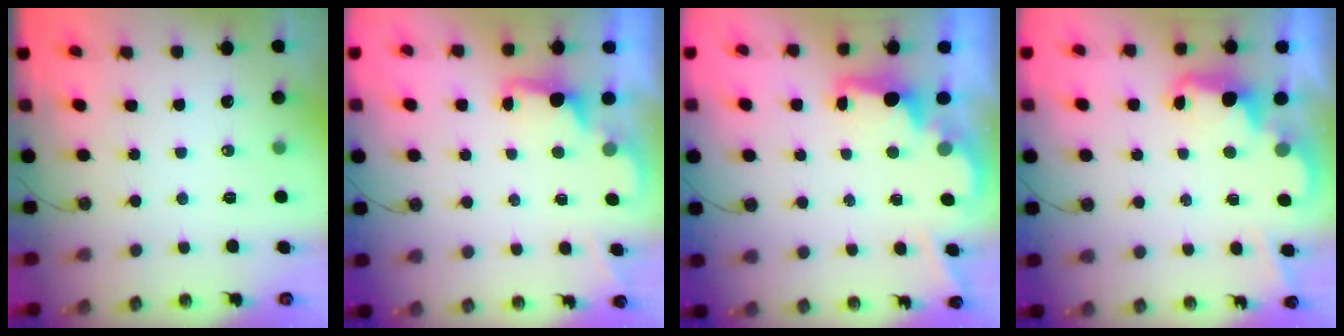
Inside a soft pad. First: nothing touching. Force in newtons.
{"total": 2.3, "press": 2.2, "slide": 0.7}
{"total": 2.9, "press": 2.8, "slide": 0.5}
{"total": 2.4, "press": 2.4, "slide": 0.5}